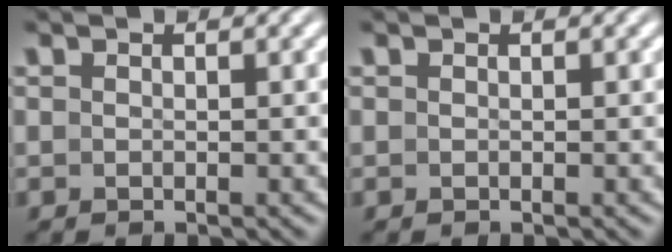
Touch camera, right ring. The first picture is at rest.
{"total": 0.0}